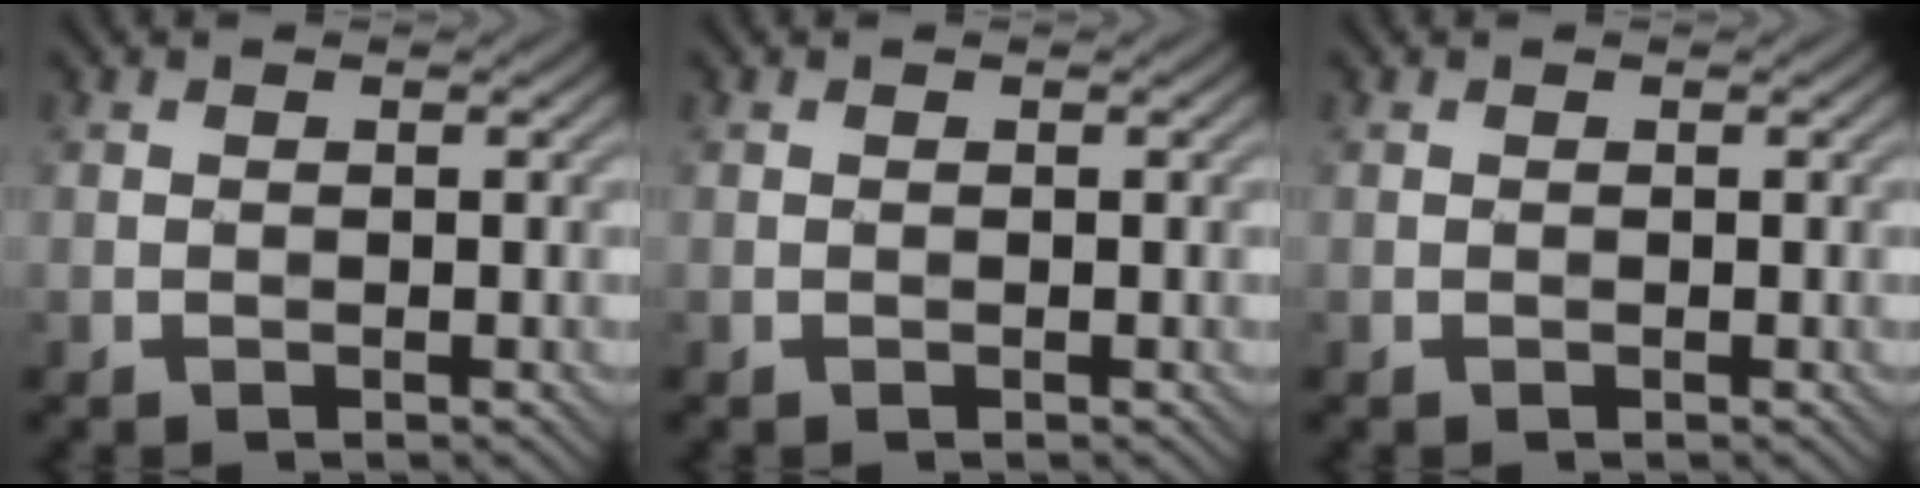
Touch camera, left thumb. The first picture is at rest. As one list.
[{"total": 0.0}, {"total": 0.0}]